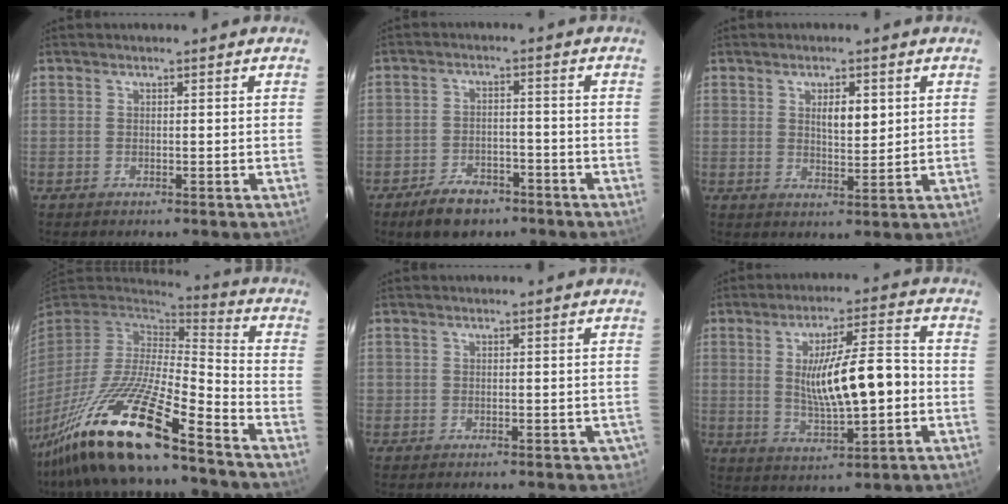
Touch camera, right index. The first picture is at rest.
{"total": 8.1, "force": [-5.8, 3.9, 4.2], "torque": [-0.079, 0.000, -0.095]}
{"total": 4.1, "force": [1.4, 1.4, 3.6], "torque": [-0.059, -0.001, 0.023]}
{"total": 22.1, "force": [-15.4, 2.4, 15.7], "torque": [-0.308, -0.055, -0.286]}
{"total": 2.1, "force": [-0.9, 1.6, 1.0], "torque": [0.002, 0.009, -0.004]}
{"total": 12.4, "force": [-0.5, 2.2, 12.2], "torque": [-0.213, 0.008, -0.002]}